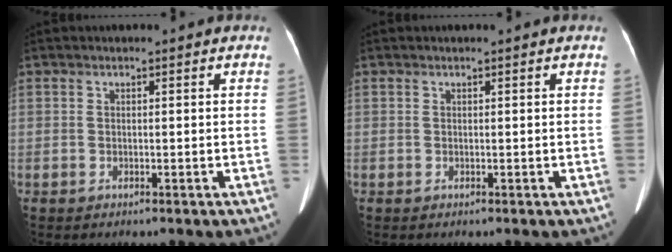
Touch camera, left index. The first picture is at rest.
{"total": 0.0}